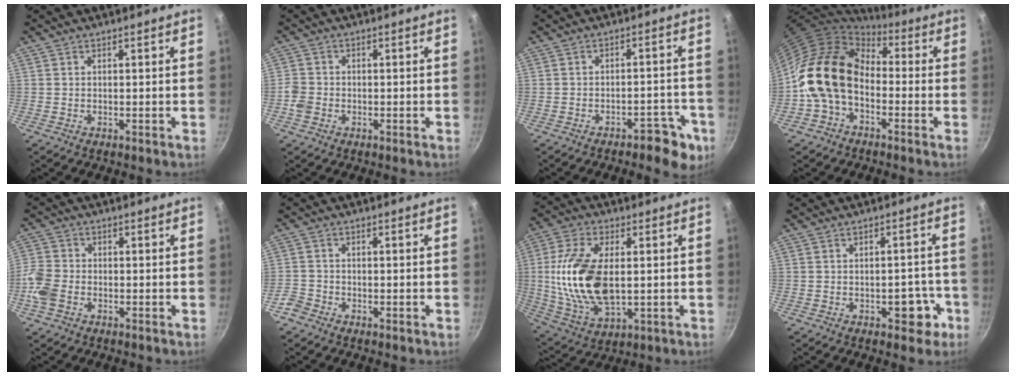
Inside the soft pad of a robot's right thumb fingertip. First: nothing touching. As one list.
[{"total": 3.4, "force": [-1.3, 2.7, 1.5], "torque": [-0.028, 0.015, -0.028]}, {"total": 7.4, "force": [-4.2, 3.4, 5.1], "torque": [-0.036, 0.037, -0.043]}, {"total": 14.8, "force": [-1.7, 10.7, 10.1], "torque": [-0.158, 0.040, -0.046]}, {"total": 7.1, "force": [-2.5, 5.2, 4.2], "torque": [-0.094, 0.016, -0.064]}, {"total": 3.0, "force": [-2.2, 2.0, 0.6], "torque": [-0.009, 0.020, -0.044]}, {"total": 17.8, "force": [0.8, 9.7, 14.9], "torque": [-0.287, 0.001, 0.021]}, {"total": 5.3, "force": [-2.2, 3.0, 3.8], "torque": [-0.023, 0.018, -0.024]}]